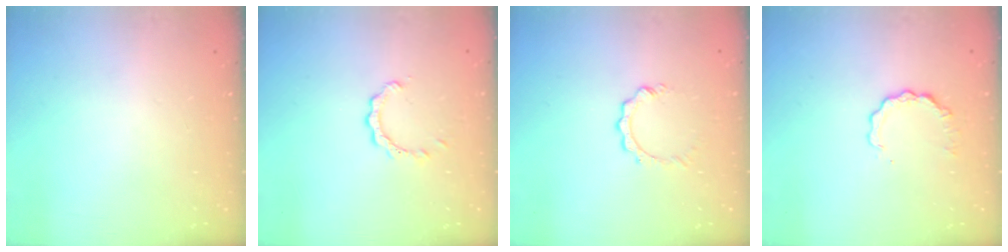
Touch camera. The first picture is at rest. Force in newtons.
{"total": 2.0, "press": 2.0, "slide": 0.2}
{"total": 2.9, "press": 2.9, "slide": 0.3}
{"total": 5.2, "press": 5.2, "slide": 0.6}